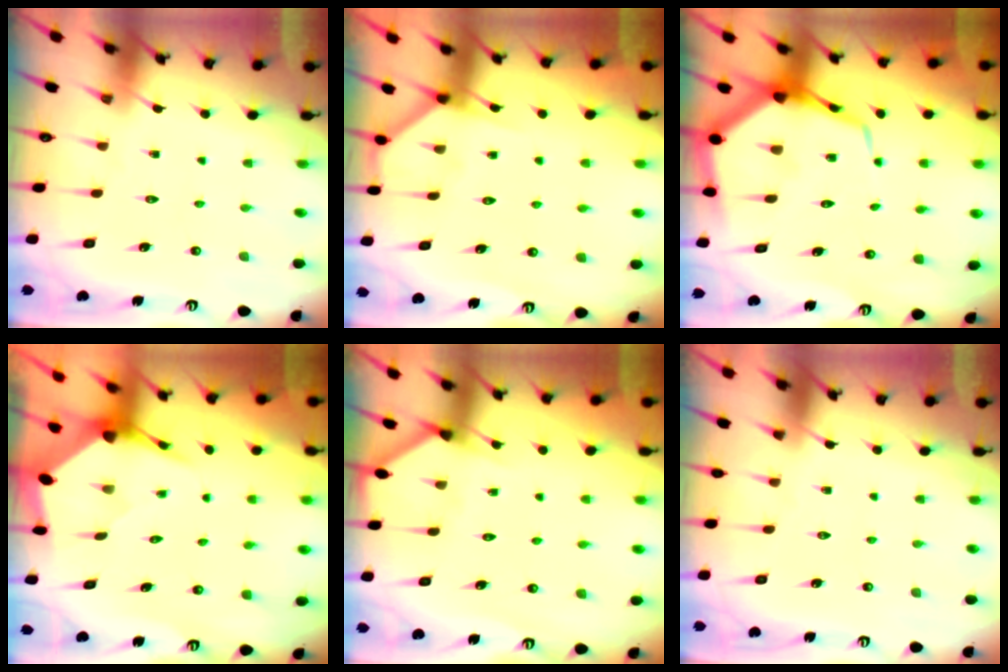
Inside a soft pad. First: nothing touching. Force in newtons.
{"total": 4.0, "press": 3.9, "slide": 0.6}
{"total": 10.7, "press": 10.7, "slide": 1.1}
{"total": 3.7, "press": 3.7, "slide": 0.4}
{"total": 2.6, "press": 2.6, "slide": 0.1}
{"total": 0.0}